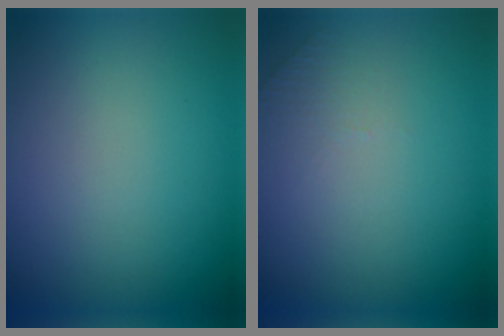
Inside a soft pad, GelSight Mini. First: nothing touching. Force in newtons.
{"total": 1.0, "press": 0.5, "slide": 0.9}